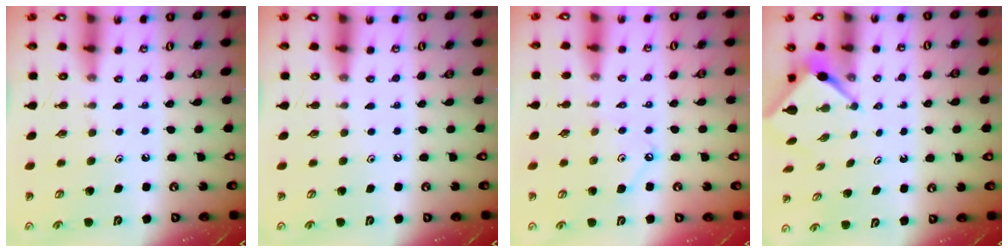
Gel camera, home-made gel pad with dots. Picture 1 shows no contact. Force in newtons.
{"total": 0.0}
{"total": 3.8, "press": 3.7, "slide": 0.6}
{"total": 3.0, "press": 3.0, "slide": 0.3}